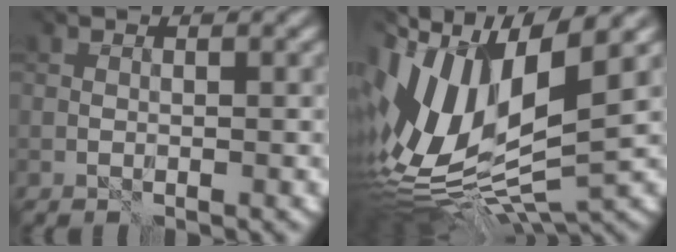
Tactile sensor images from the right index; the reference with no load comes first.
{"total": 13.9, "force": [0.8, 6.1, 12.5], "torque": [-0.265, 0.005, 0.013]}